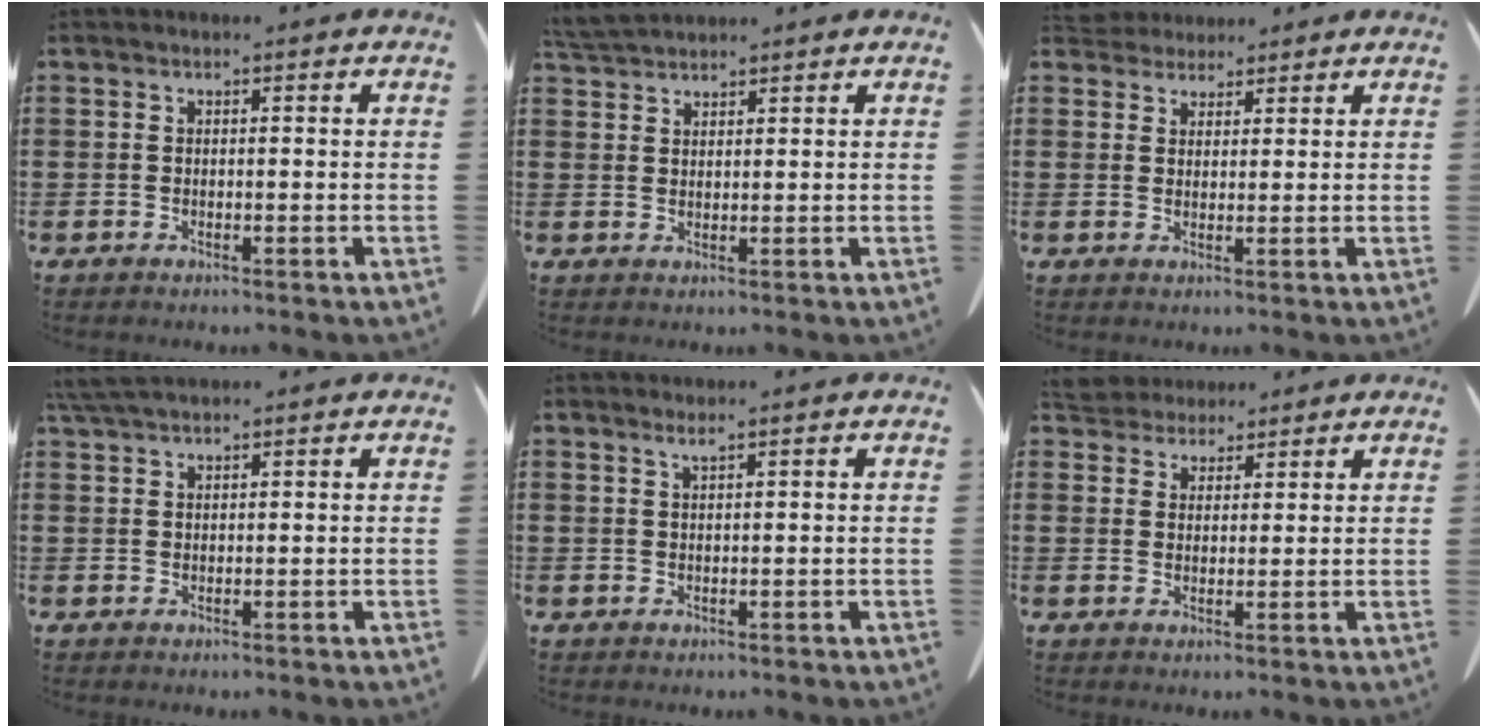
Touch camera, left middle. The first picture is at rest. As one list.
[{"total": 3.7, "force": [3.5, 0.5, 1.0], "torque": [-0.029, -0.003, 0.068]}, {"total": 2.9, "force": [2.7, 1.0, 0.0], "torque": [-0.009, 0.001, 0.053]}, {"total": 3.4, "force": [2.9, 0.5, 1.7], "torque": [-0.042, 0.001, 0.056]}, {"total": 1.0, "force": [0.8, -0.1, 0.6], "torque": [-0.011, -0.003, 0.015]}, {"total": 3.9, "force": [3.6, 1.4, 0.2], "torque": [-0.019, -0.006, 0.069]}]